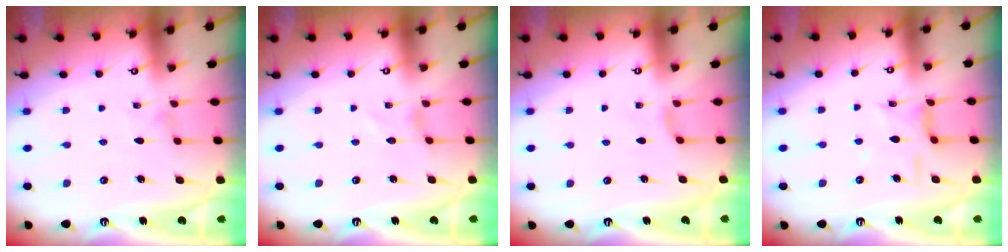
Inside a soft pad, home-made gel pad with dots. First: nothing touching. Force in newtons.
{"total": 0.0}
{"total": 2.1, "press": 2.1, "slide": 0.4}
{"total": 8.6, "press": 8.5, "slide": 0.5}